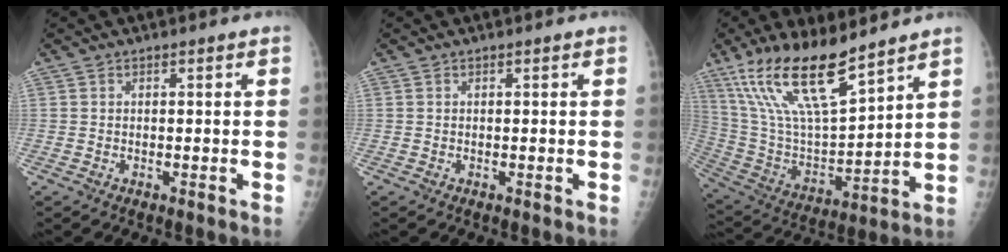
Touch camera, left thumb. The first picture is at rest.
{"total": 0.0}
{"total": 19.5, "force": [13.3, 5.1, 13.3], "torque": [-0.237, -0.061, 0.262]}